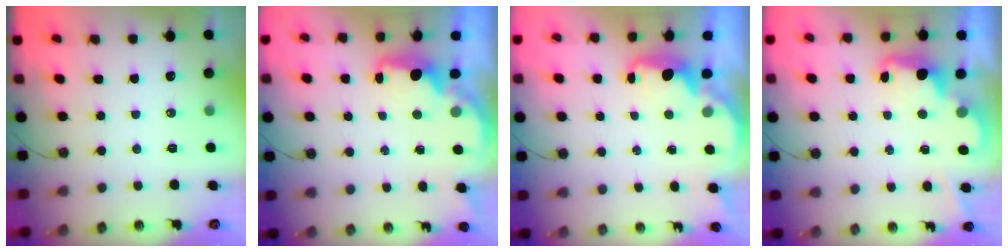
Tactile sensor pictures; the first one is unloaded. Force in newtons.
{"total": 2.8, "press": 2.7, "slide": 0.9}
{"total": 2.4, "press": 2.3, "slide": 0.8}
{"total": 2.4, "press": 2.3, "slide": 0.5}